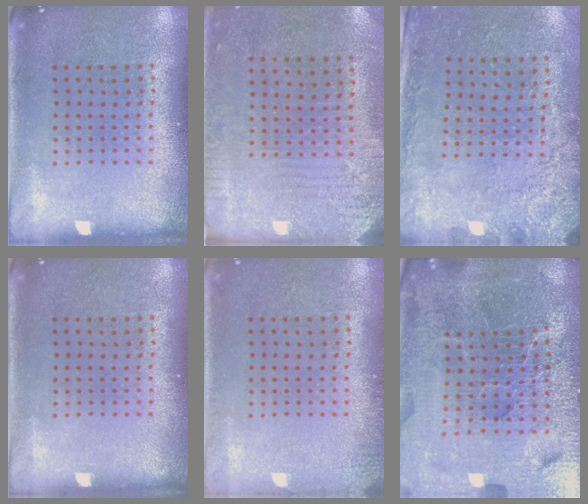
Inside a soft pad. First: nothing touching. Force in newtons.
{"total": 2.9, "press": 2.4, "slide": 1.6}
{"total": 2.7, "press": 2.2, "slide": 1.5}
{"total": 0.0}
{"total": 1.0, "press": 1.0, "slide": 0.1}
{"total": 6.9, "press": 6.0, "slide": 3.4}